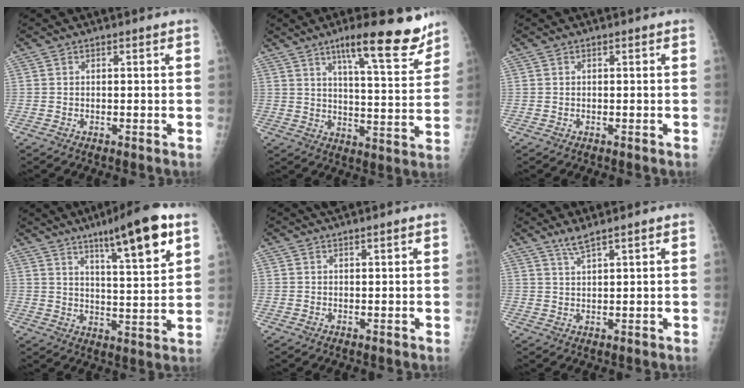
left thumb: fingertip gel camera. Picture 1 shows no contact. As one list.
[{"total": 15.9, "force": [11.0, 3.3, 11.1], "torque": [-0.127, -0.062, 0.165]}, {"total": 0.0}, {"total": 14.8, "force": [8.3, 2.4, 12.0], "torque": [-0.171, -0.039, 0.129]}, {"total": 2.5, "force": [2.0, 0.3, 1.3], "torque": [-0.014, 0.010, 0.033]}, {"total": 2.7, "force": [2.2, -0.3, 1.6], "torque": [-0.037, -0.011, 0.048]}]